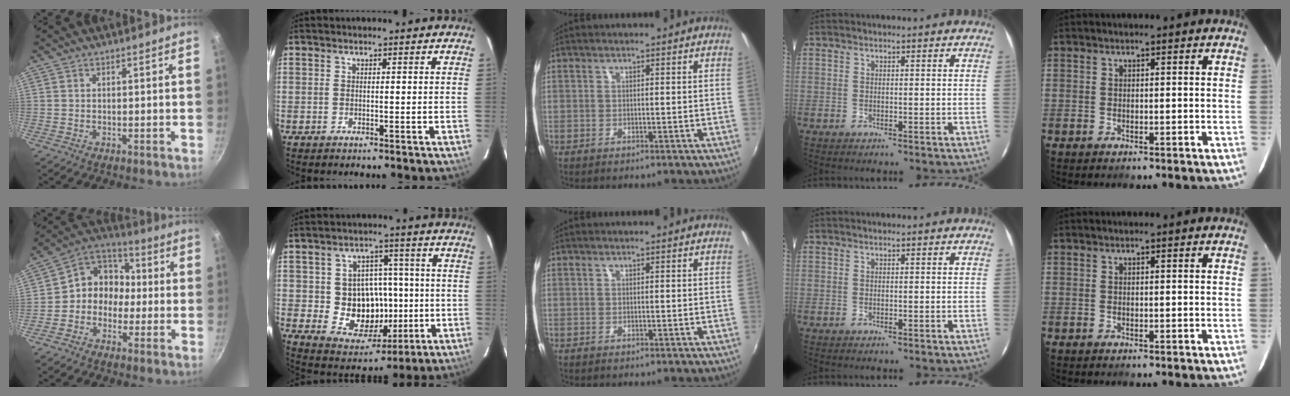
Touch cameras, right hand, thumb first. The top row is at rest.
{"thumb": {"total": 9.9, "force": [-1.4, 8.6, 4.7], "torque": [-0.031, 0.045, -0.050]}, "index": {"total": 12.6, "force": [-1.3, 10.8, 6.4], "torque": [-0.127, 0.010, 0.003]}}